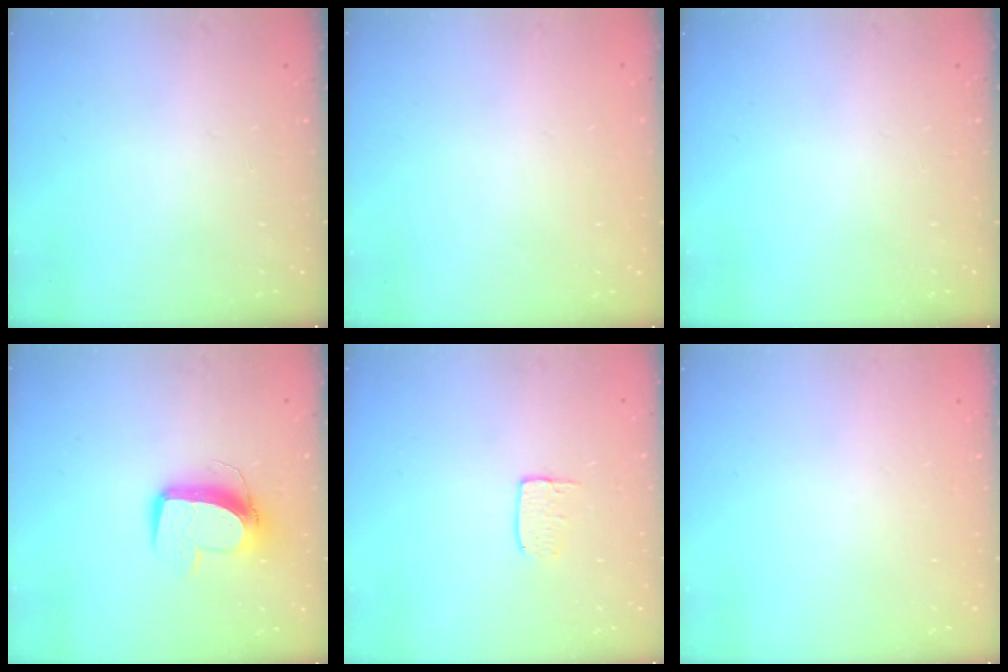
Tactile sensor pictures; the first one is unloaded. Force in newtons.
{"total": 0.0}
{"total": 0.0}
{"total": 10.7, "press": 10.6, "slide": 1.1}
{"total": 4.3, "press": 4.3, "slide": 0.3}
{"total": 0.0}